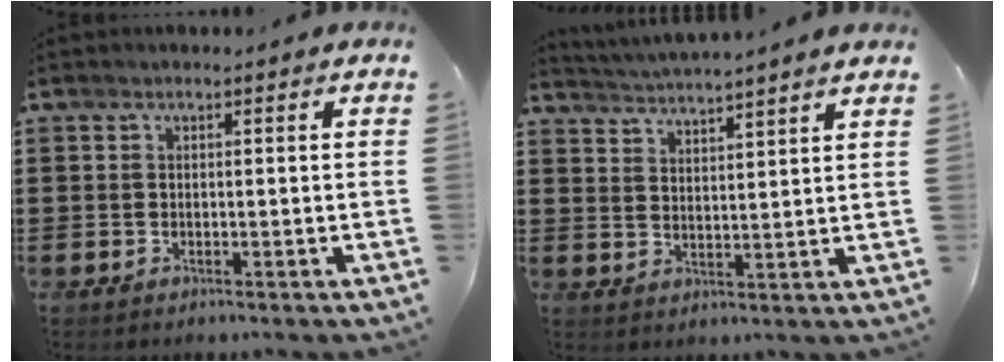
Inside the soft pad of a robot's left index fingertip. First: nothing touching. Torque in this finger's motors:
{"motor_torque": [2.14, 0.00, 0.43, 0.15]}